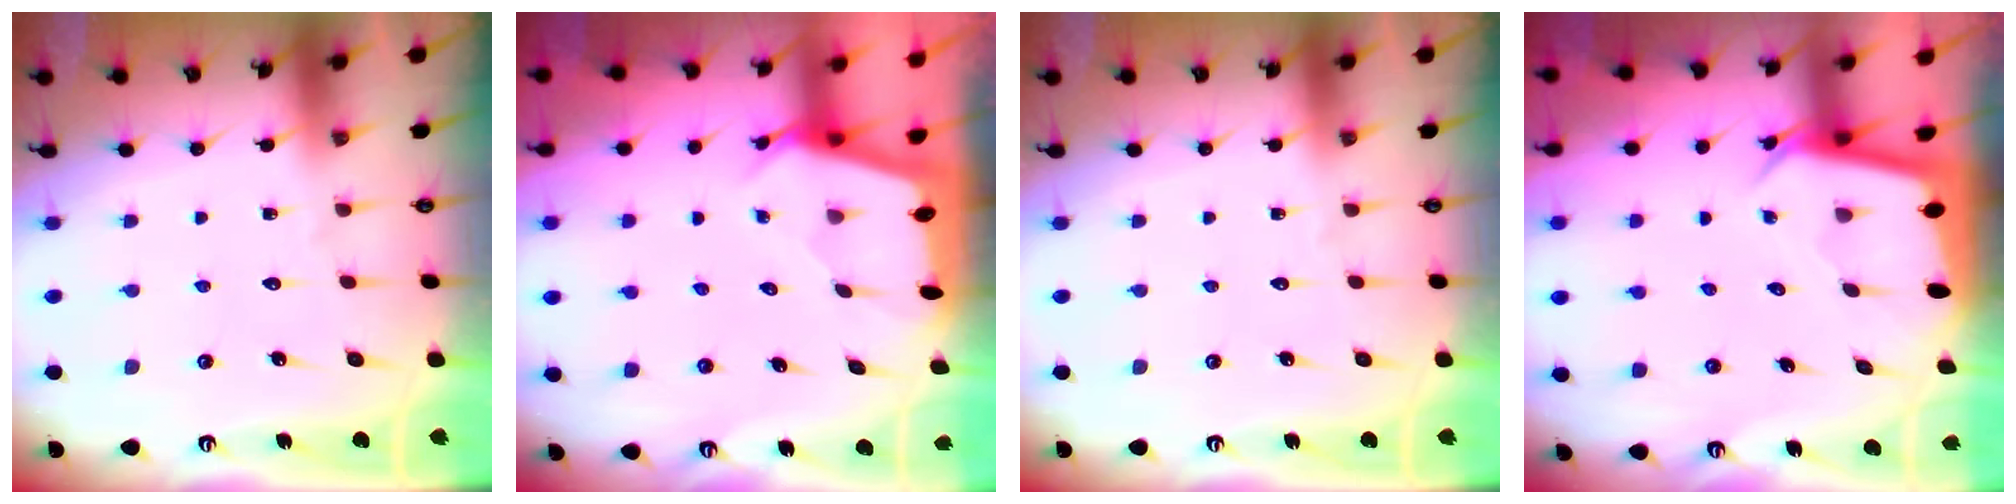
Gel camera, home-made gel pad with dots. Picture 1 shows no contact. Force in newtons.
{"total": 3.4, "press": 3.4, "slide": 0.3}
{"total": 0.0}
{"total": 2.8, "press": 2.8, "slide": 0.0}